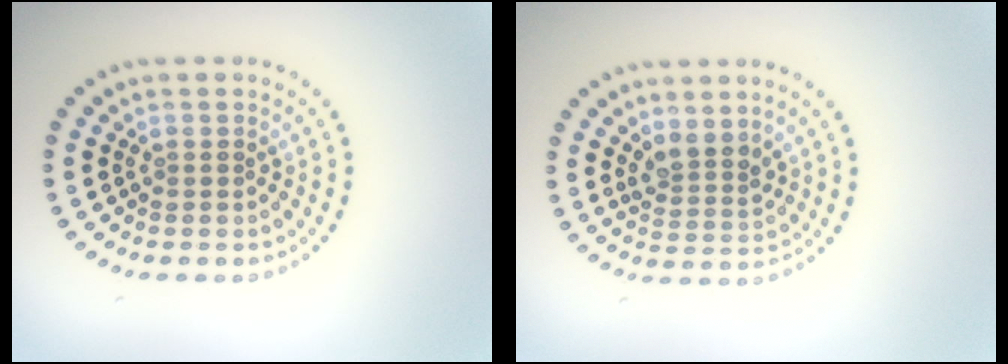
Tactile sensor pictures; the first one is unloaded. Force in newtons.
{"total": 2.4, "press": 1.9, "slide": 1.5}